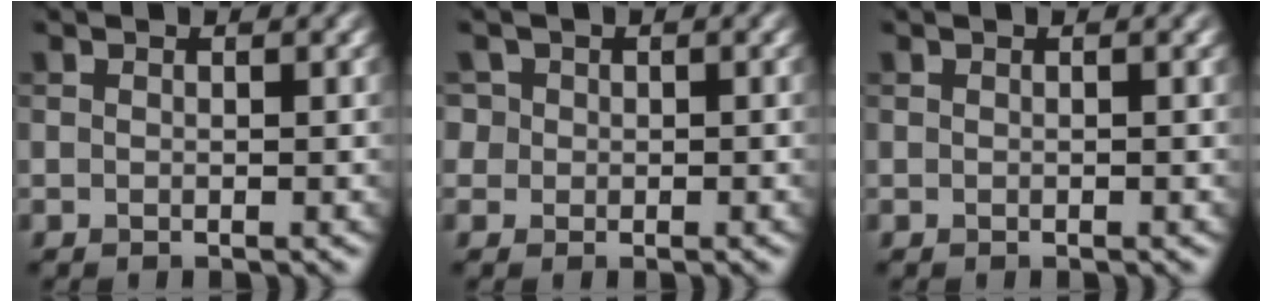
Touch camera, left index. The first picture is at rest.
{"total": 2.4, "force": [0.8, 2.2, 0.7], "torque": [-0.027, 0.005, 0.014]}
{"total": 0.5, "force": [0.3, -0.1, 0.4], "torque": [-0.006, 0.002, 0.006]}